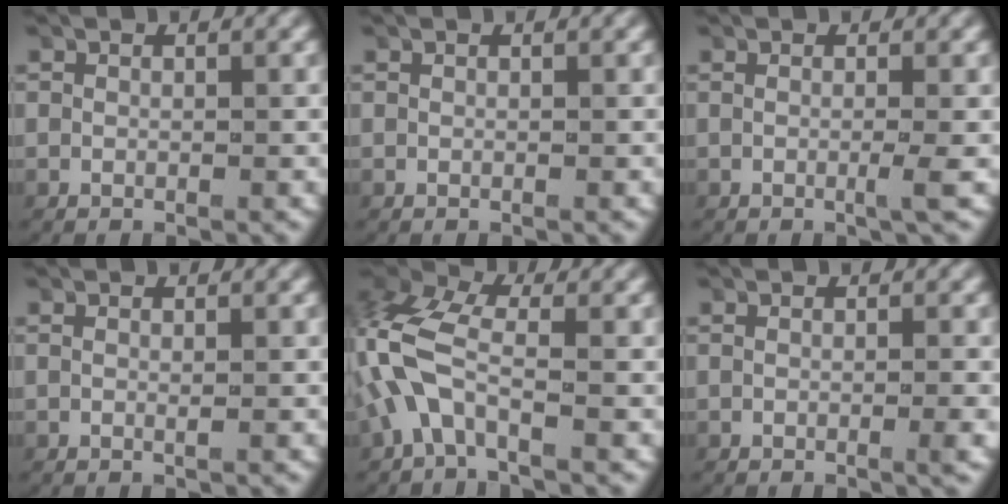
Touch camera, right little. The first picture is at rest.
{"total": 0.0}
{"total": 1.3, "force": [-0.2, -0.6, 1.2], "torque": [-0.019, -0.001, -0.006]}
{"total": 0.5, "force": [0.1, -0.4, 0.3], "torque": [-0.007, -0.001, 0.001]}
{"total": 4.3, "force": [0.4, 2.4, 3.5], "torque": [-0.105, -0.003, 0.005]}
{"total": 1.1, "force": [-0.2, -0.4, 1.0], "torque": [-0.012, 0.002, -0.007]}